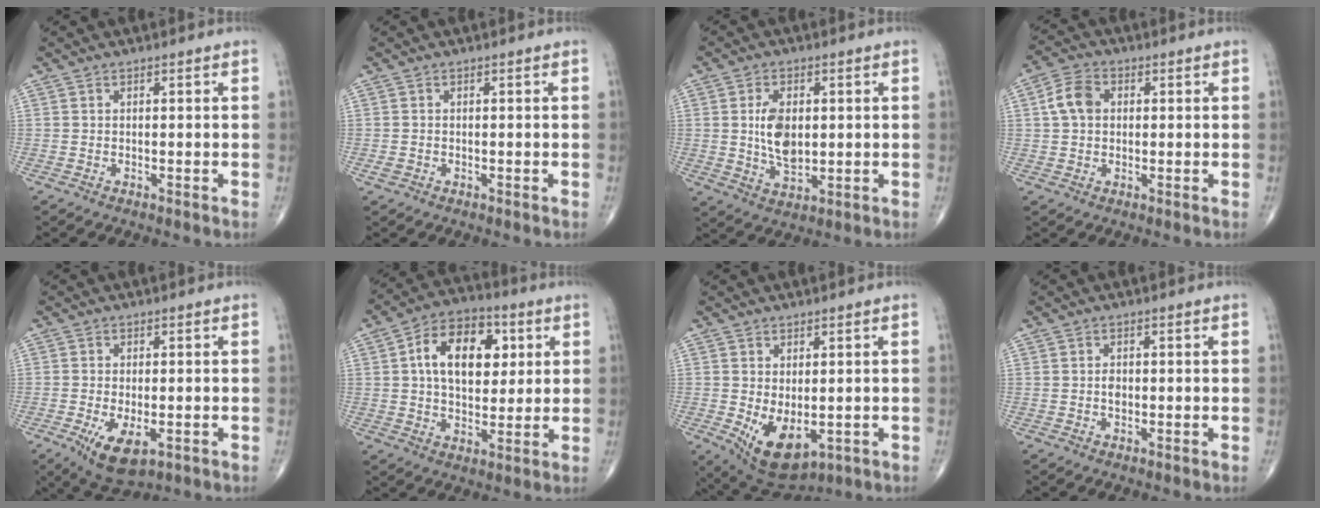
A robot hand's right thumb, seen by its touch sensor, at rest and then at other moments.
{"total": 1.0, "force": [-0.3, 0.8, 0.5], "torque": [-0.013, 0.003, -0.004]}
{"total": 8.1, "force": [0.9, 4.7, 6.5], "torque": [-0.108, -0.011, 0.021]}
{"total": 5.8, "force": [0.9, 4.3, 3.8], "torque": [-0.070, 0.013, 0.011]}
{"total": 7.8, "force": [-2.8, 3.6, 6.4], "torque": [-0.109, -0.011, -0.037]}
{"total": 14.9, "force": [3.6, 9.4, 11.0], "torque": [-0.150, 0.005, 0.053]}
{"total": 9.4, "force": [-2.0, 5.2, 7.6], "torque": [-0.111, -0.011, -0.009]}
{"total": 1.3, "force": [-0.2, 0.9, 0.9], "torque": [-0.013, 0.001, -0.003]}